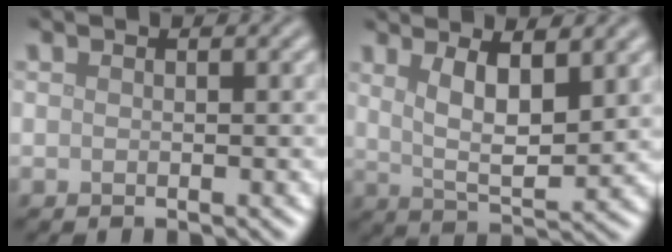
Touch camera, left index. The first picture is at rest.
{"total": 5.7, "force": [2.3, 1.8, 4.9], "torque": [-0.090, -0.010, 0.044]}